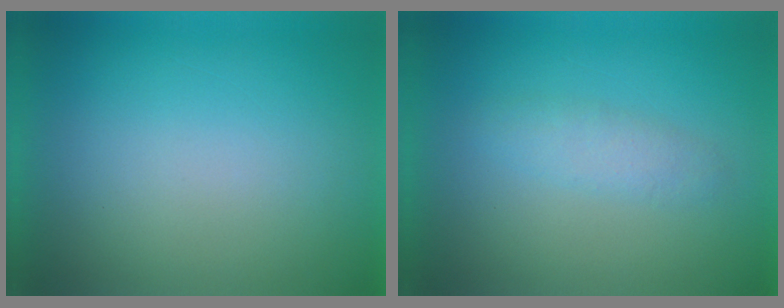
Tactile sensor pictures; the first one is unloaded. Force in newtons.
{"total": 2.2}